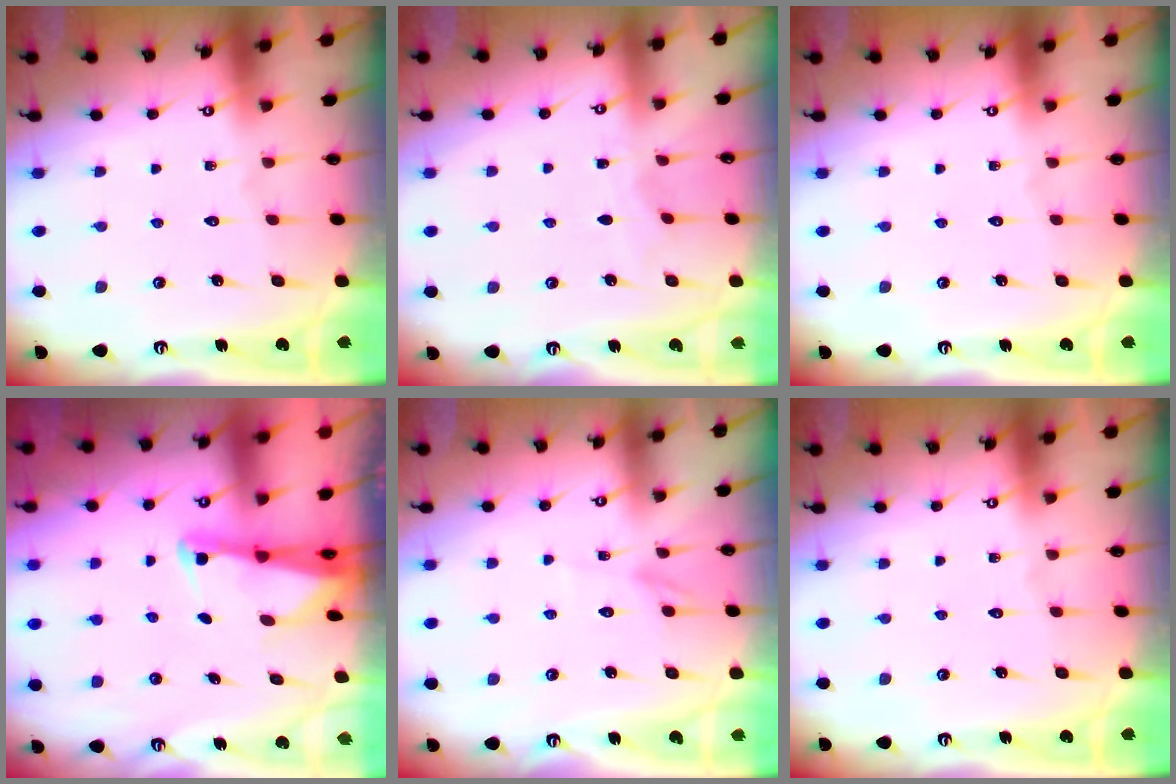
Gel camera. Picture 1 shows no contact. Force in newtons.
{"total": 3.2, "press": 3.2, "slide": 0.4}
{"total": 0.0}
{"total": 2.6, "press": 2.6, "slide": 0.3}
{"total": 2.4, "press": 2.4, "slide": 0.3}
{"total": 0.0}